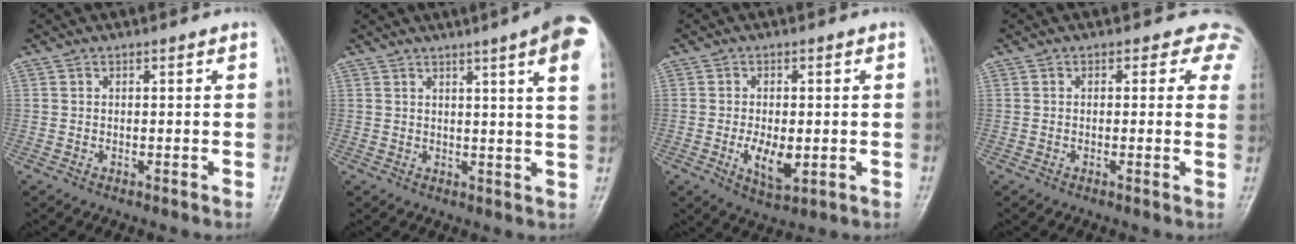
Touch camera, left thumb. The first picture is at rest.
{"total": 13.2, "force": [6.8, 1.2, 11.3], "torque": [-0.132, -0.018, 0.068]}
{"total": 6.3, "force": [-1.1, 3.1, 5.4], "torque": [-0.091, -0.009, -0.014]}
{"total": 4.5, "force": [3.0, 3.0, 1.4], "torque": [0.022, -0.006, 0.005]}